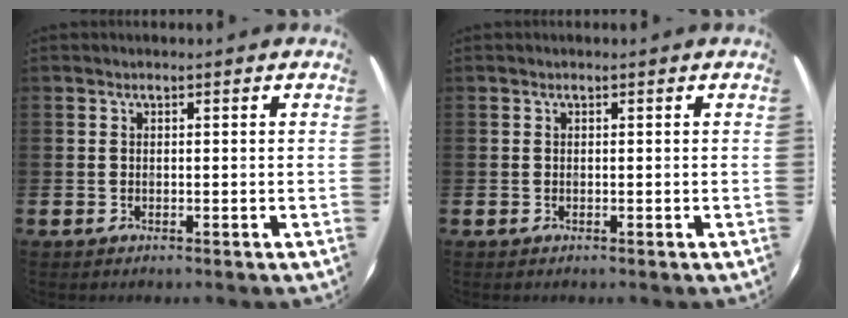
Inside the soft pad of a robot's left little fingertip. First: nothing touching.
{"total": 0.0}